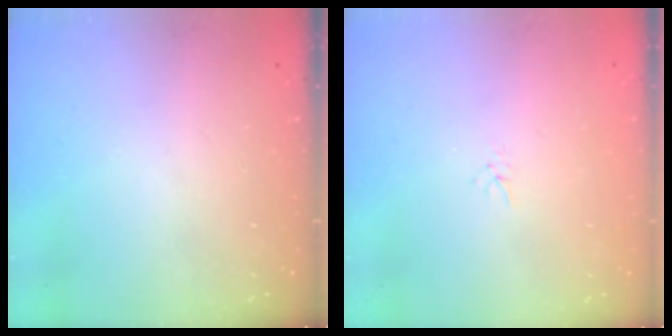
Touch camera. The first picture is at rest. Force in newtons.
{"total": 1.5, "press": 1.5, "slide": 0.1}